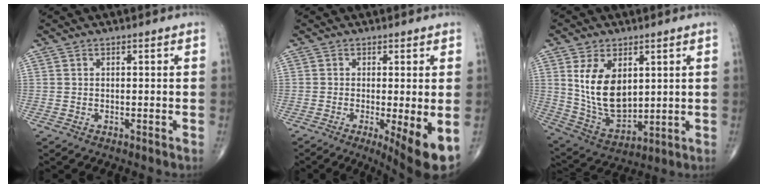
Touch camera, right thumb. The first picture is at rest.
{"total": 8.6, "force": [-2.5, 1.6, 8.1], "torque": [-0.120, -0.023, -0.037]}
{"total": 13.1, "force": [3.3, 7.9, 10.0], "torque": [-0.161, -0.021, 0.082]}